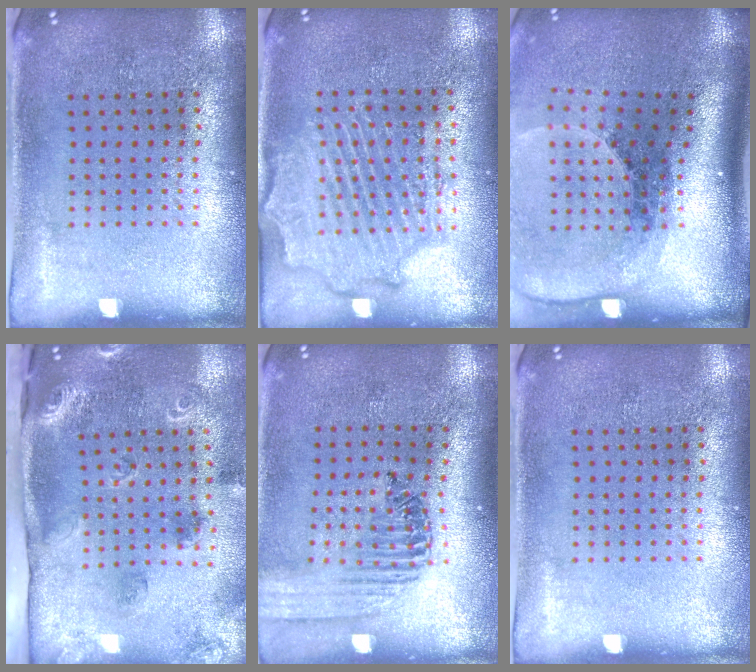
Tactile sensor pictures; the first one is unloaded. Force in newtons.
{"total": 2.1, "press": 2.1, "slide": 0.5}
{"total": 2.7, "press": 1.9, "slide": 2.0}
{"total": 2.1, "press": 1.8, "slide": 1.1}
{"total": 1.4, "press": 1.4, "slide": 0.2}
{"total": 0.0}